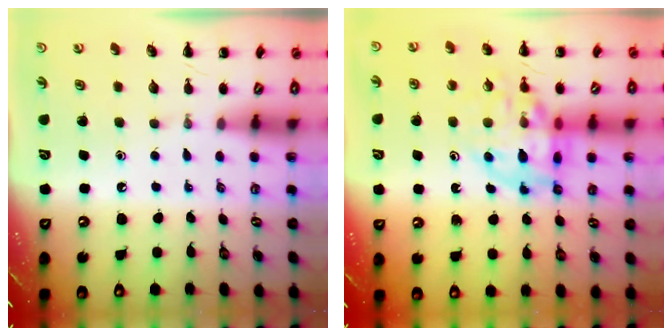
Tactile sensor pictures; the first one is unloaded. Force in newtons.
{"total": 13.9, "press": 13.5, "slide": 3.3}